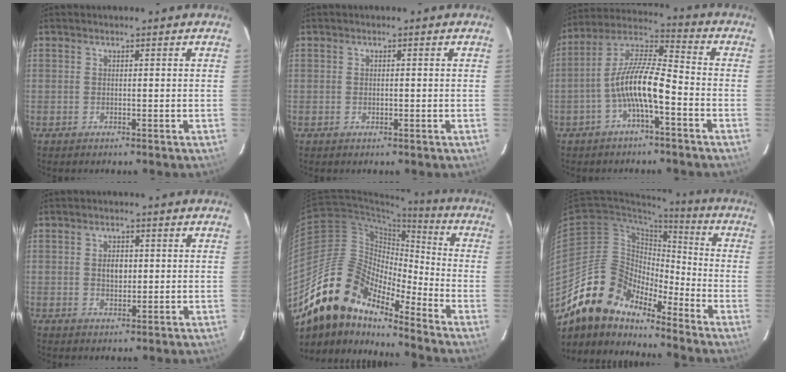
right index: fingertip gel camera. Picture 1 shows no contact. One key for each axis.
{"total": 0.8, "fx": -0.1, "fy": 0.4, "fz": 0.7, "tx": -0.010, "ty": 0.002, "tz": -0.001}
{"total": 10.9, "fx": -4.1, "fy": 2.4, "fz": 9.8, "tx": -0.202, "ty": 0.013, "tz": -0.081}
{"total": 3.1, "fx": 0.2, "fy": 2.1, "fz": 2.3, "tx": -0.038, "ty": 0.005, "tz": 0.005}
{"total": 18.0, "fx": -14.6, "fy": 6.2, "fz": 8.4, "tx": -0.142, "ty": 0.004, "tz": -0.288}
{"total": 14.5, "fx": -12.4, "fy": 5.9, "fz": 4.5, "tx": -0.084, "ty": 0.021, "tz": -0.240}